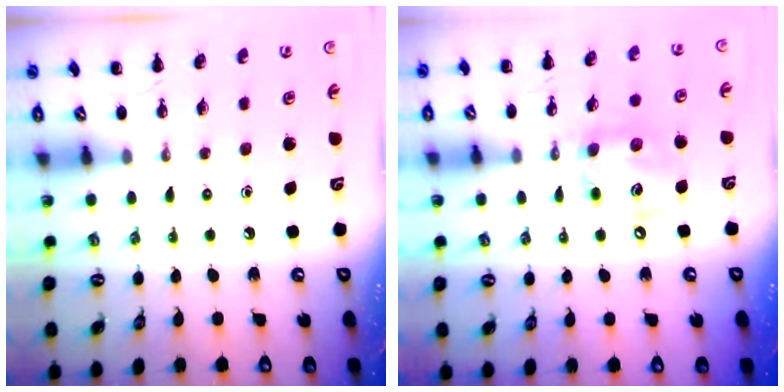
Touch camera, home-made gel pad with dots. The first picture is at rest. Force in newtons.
{"total": 11.5, "press": 11.3, "slide": 1.8}